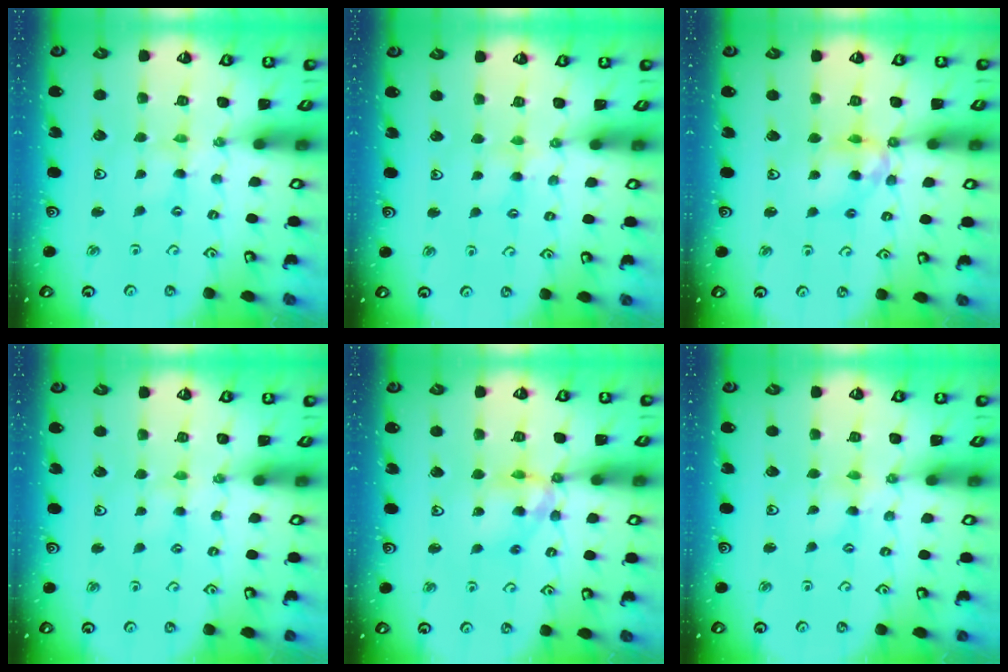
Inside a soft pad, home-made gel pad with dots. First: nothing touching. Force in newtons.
{"total": 2.4, "press": 2.4, "slide": 0.4}
{"total": 10.3, "press": 10.3, "slide": 1.1}
{"total": 2.3, "press": 2.3, "slide": 0.5}
{"total": 11.7, "press": 11.7, "slide": 1.0}
{"total": 0.8, "press": 0.7, "slide": 0.3}